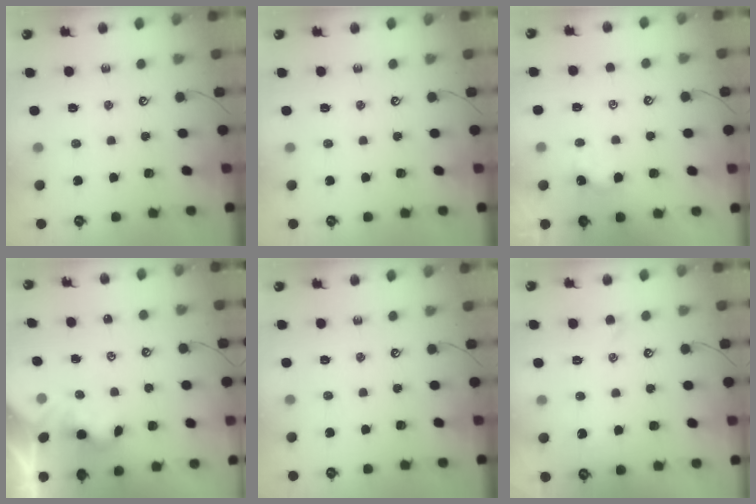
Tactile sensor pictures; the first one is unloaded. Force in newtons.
{"total": 0.0}
{"total": 0.7, "press": 0.7, "slide": 0.3}
{"total": 2.3, "press": 2.3, "slide": 0.2}
{"total": 0.0}
{"total": 1.2, "press": 1.0, "slide": 0.6}